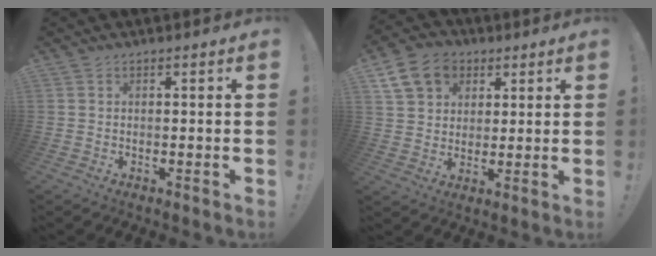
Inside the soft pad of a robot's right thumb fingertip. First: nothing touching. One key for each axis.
{"total": 12.9, "fx": 5.5, "fy": 10.0, "fz": 5.9, "tx": -0.085, "ty": -0.018, "tz": 0.112}